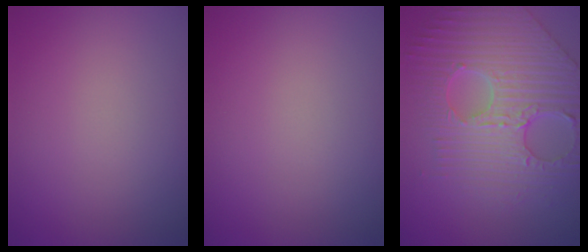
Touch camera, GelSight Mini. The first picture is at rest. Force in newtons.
{"total": 0.0}
{"total": 7.7, "press": 6.4, "slide": 4.3}